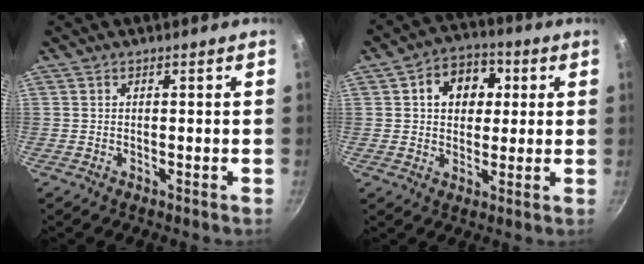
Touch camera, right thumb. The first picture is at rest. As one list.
[{"total": 10.3, "force": [2.5, 7.9, 6.1], "torque": [-0.053, 0.009, 0.027]}]